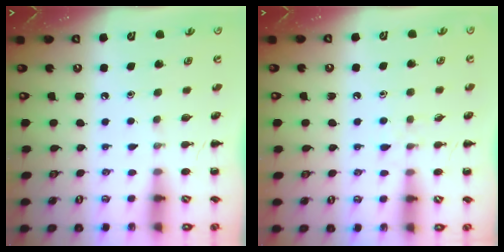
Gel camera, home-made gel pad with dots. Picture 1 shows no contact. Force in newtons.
{"total": 5.2, "press": 5.0, "slide": 1.2}